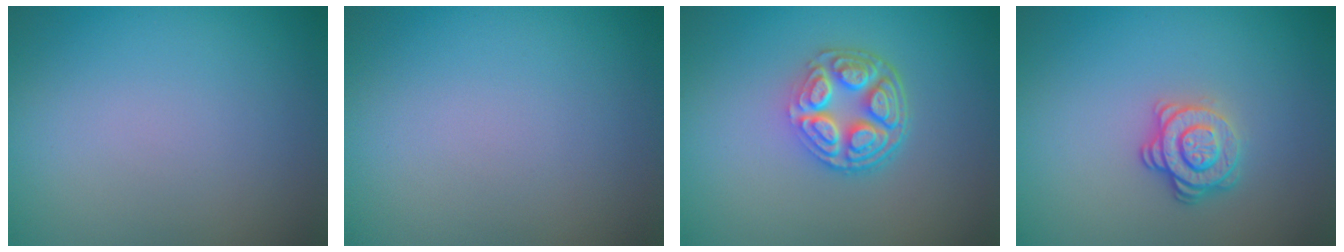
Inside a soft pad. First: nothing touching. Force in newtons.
{"total": 0.0}
{"total": 5.1, "press": 3.7, "slide": 3.5}
{"total": 2.8, "press": 2.5, "slide": 1.3}